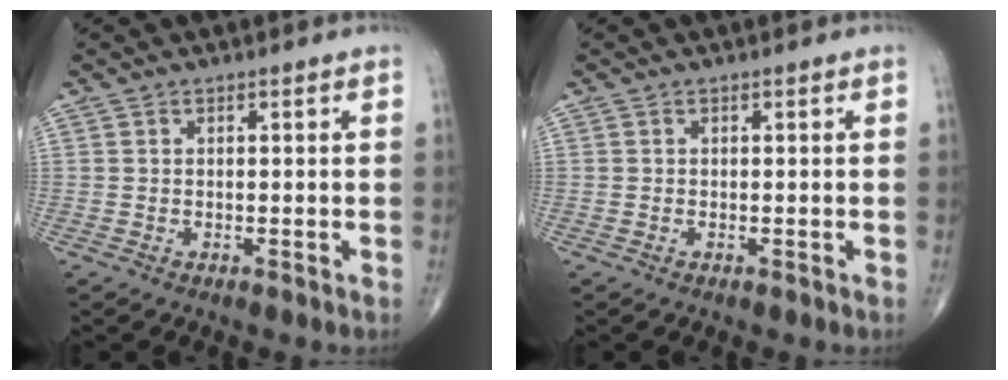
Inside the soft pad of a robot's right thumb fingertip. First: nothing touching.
{"total": 0.0}